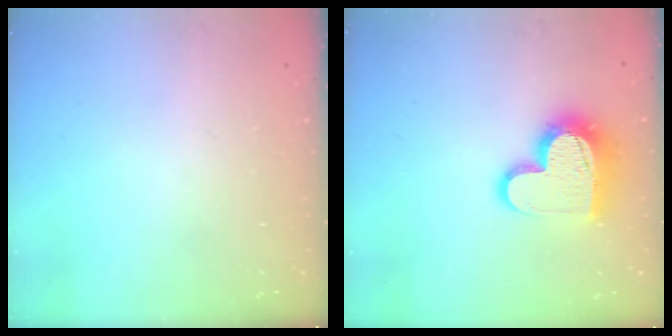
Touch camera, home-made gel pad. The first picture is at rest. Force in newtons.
{"total": 14.7, "press": 14.6, "slide": 1.1}